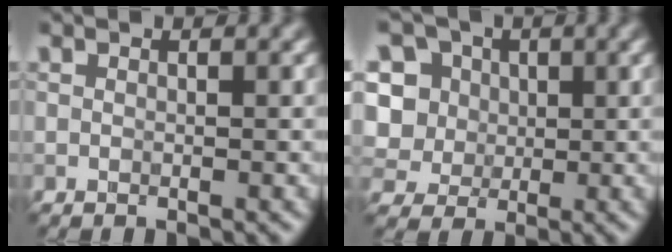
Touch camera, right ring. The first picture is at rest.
{"total": 11.4, "force": [3.6, 9.7, 4.8], "torque": [-0.122, 0.044, 0.046]}